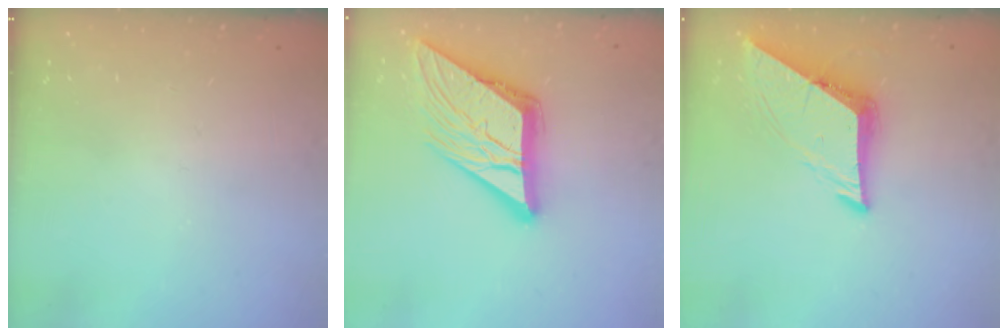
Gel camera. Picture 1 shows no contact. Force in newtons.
{"total": 17.1, "press": 17.1, "slide": 1.8}
{"total": 8.2, "press": 8.2, "slide": 0.6}